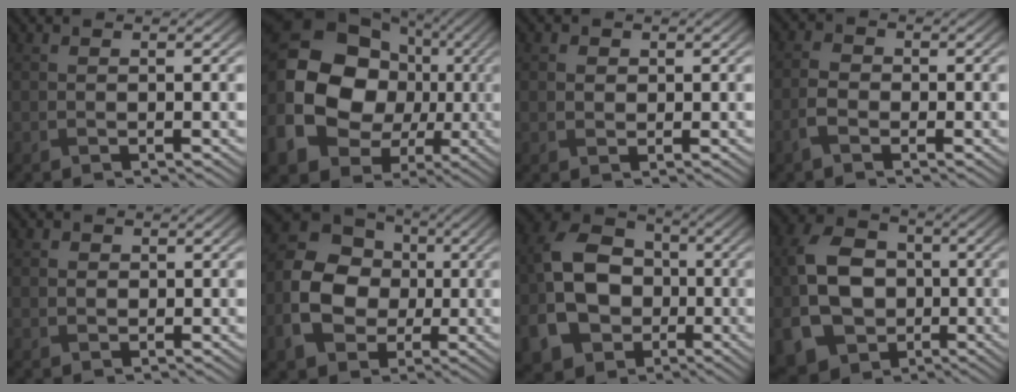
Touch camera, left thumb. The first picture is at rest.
{"total": 18.1, "force": [-1.8, 15.2, 9.7], "torque": [-0.245, -0.019, -0.034]}
{"total": 1.1, "force": [0.3, 1.1, 0.2], "torque": [-0.008, -0.002, 0.005]}
{"total": 2.6, "force": [-1.4, 1.6, 1.5], "torque": [-0.037, 0.003, -0.037]}
{"total": 0.8, "force": [0.2, 0.8, 0.1], "torque": [-0.004, -0.003, 0.004]}
{"total": 11.3, "force": [-1.8, 9.1, 6.5], "torque": [-0.140, -0.021, -0.037]}
{"total": 12.8, "force": [-3.4, 10.1, 7.1], "torque": [-0.188, -0.030, -0.069]}
{"total": 12.5, "force": [-1.7, 10.1, 7.2], "torque": [-0.198, -0.029, -0.029]}